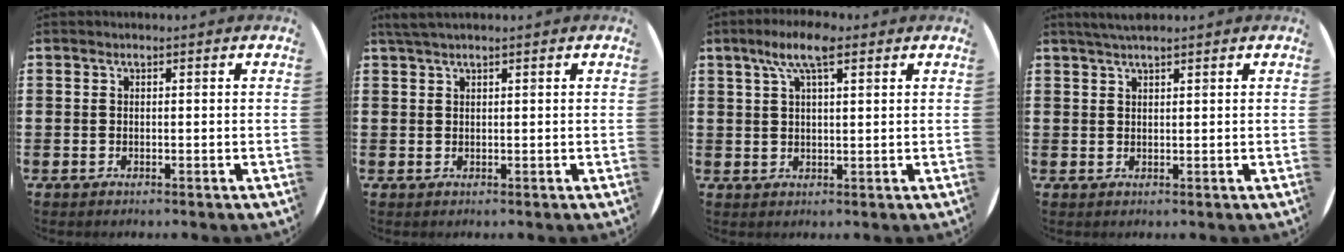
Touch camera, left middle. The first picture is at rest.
{"total": 1.4, "force": [1.2, -0.1, 0.8], "torque": [-0.018, 0.001, 0.022]}
{"total": 6.4, "force": [3.8, 1.8, 4.8], "torque": [-0.095, 0.008, 0.064]}
{"total": 2.1, "force": [1.9, 0.1, 1.0], "torque": [-0.022, 0.003, 0.034]}